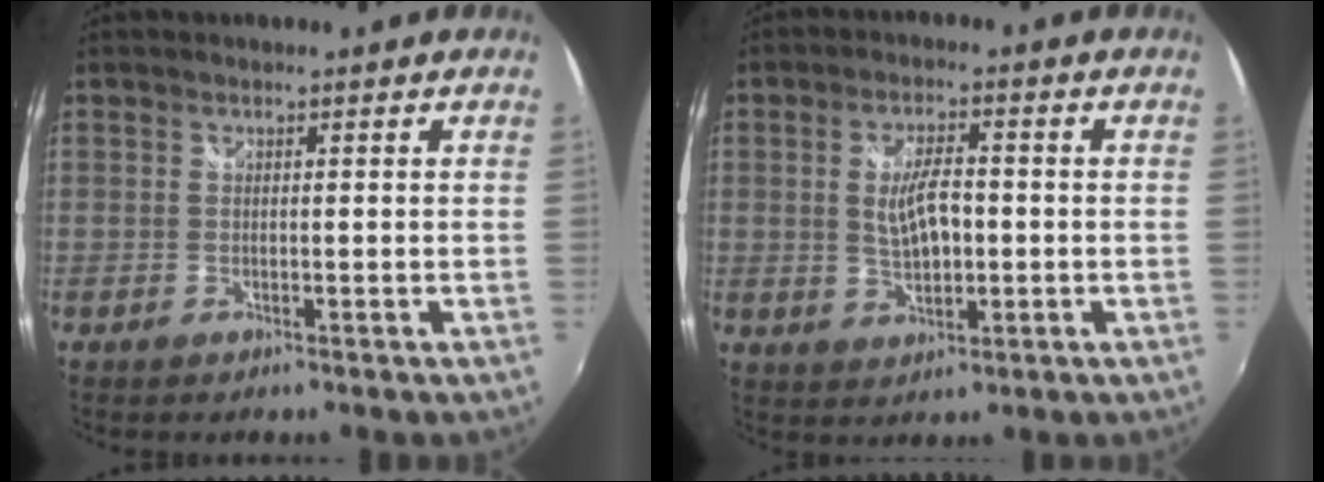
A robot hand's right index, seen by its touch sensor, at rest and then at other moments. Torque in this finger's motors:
{"motor_torque": [1.35, 0.79, 0.18, 0.05]}